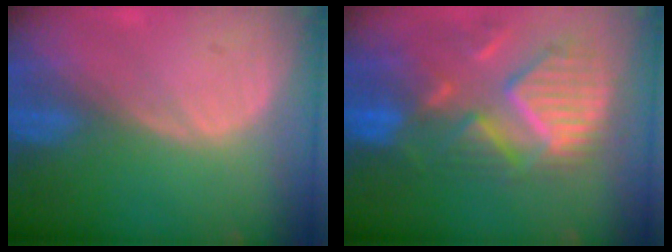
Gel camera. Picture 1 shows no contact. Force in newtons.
{"total": 12.1, "press": 10.5, "slide": 6.1}